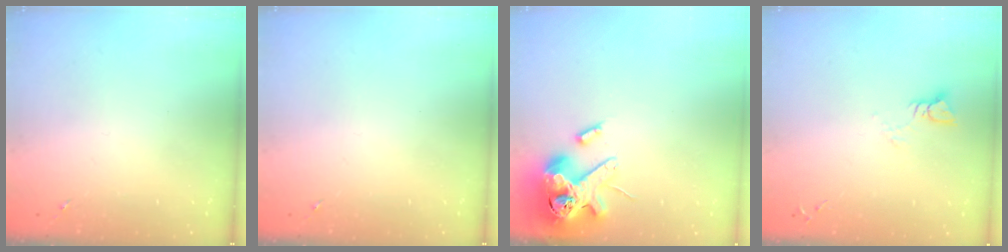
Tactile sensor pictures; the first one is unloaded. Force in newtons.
{"total": 0.0}
{"total": 15.3, "press": 15.1, "slide": 2.6}
{"total": 3.5, "press": 3.5, "slide": 0.3}